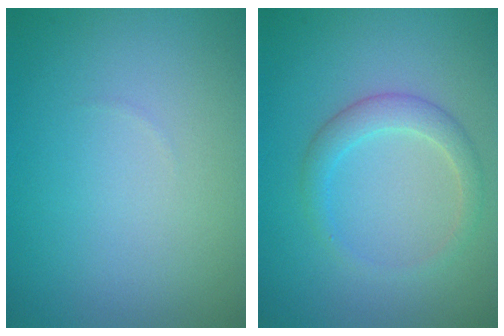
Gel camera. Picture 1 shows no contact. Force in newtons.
{"total": 2.2, "press": 2.2, "slide": 0.1}